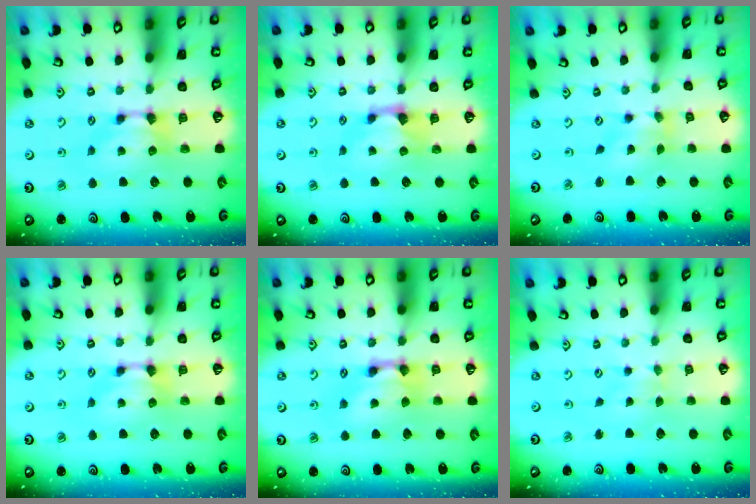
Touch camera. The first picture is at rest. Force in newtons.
{"total": 0.6, "press": 0.0, "slide": 0.6}
{"total": 1.3, "press": 0.1, "slide": 1.3}
{"total": 0.0}
{"total": 2.6, "press": 2.6, "slide": 0.2}
{"total": 1.2, "press": 1.2, "slide": 0.1}